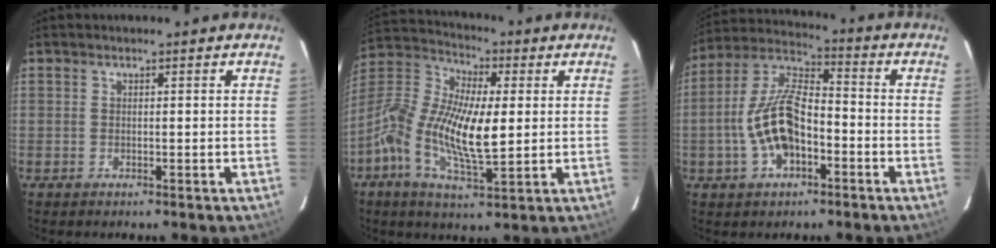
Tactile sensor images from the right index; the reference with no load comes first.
{"total": 16.4, "force": [-1.3, 6.2, 15.1], "torque": [-0.297, 0.005, -0.037]}
{"total": 13.4, "force": [-4.0, 6.5, 11.0], "torque": [-0.232, 0.010, -0.072]}